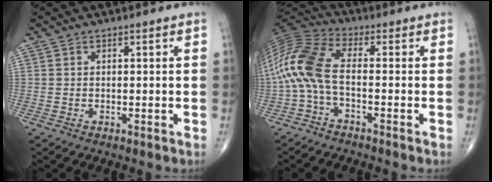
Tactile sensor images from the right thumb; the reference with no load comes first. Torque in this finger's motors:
{"motor_torque": [0.85, 1.51, 1.62, -0.14, 0.22]}